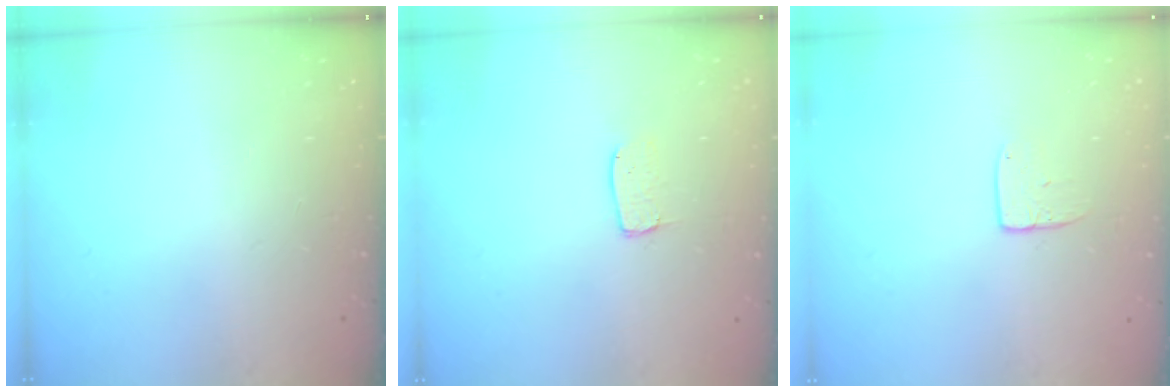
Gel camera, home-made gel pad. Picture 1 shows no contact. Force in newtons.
{"total": 3.8, "press": 3.8, "slide": 0.3}
{"total": 5.8, "press": 5.7, "slide": 0.6}